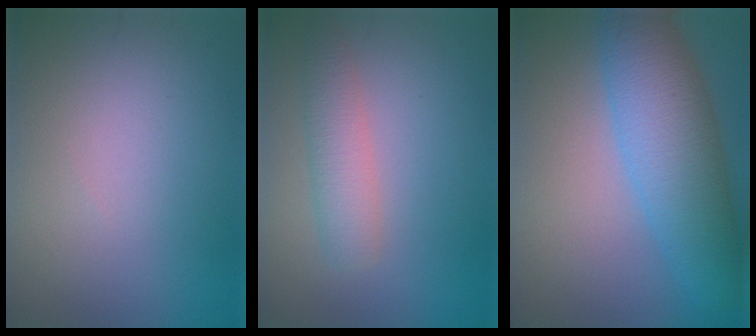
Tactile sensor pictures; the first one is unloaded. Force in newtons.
{"total": 3.0, "press": 3.0, "slide": 0.1}
{"total": 7.7, "press": 7.7, "slide": 0.2}